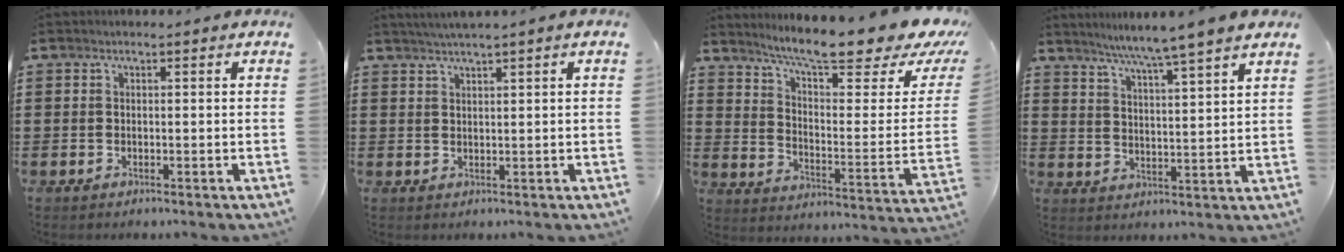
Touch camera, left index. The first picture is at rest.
{"total": 1.6, "force": [1.4, -0.4, 0.7], "torque": [-0.014, 0.000, 0.026]}
{"total": 11.8, "force": [9.8, 0.5, 6.6], "torque": [-0.133, -0.075, 0.159]}
{"total": 5.4, "force": [4.7, -1.6, 2.1], "torque": [-0.059, -0.036, 0.075]}